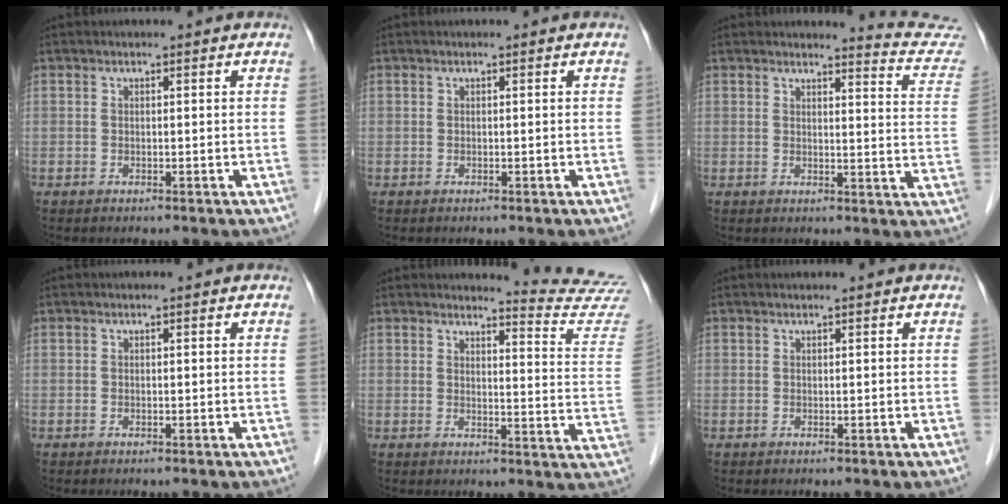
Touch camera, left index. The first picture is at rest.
{"total": 0.0}
{"total": 8.6, "force": [8.6, -0.4, 0.1], "torque": [0.001, -0.072, 0.075]}
{"total": 0.0}
{"total": 11.8, "force": [11.7, -1.5, -0.4], "torque": [0.003, -0.121, 0.113]}
{"total": 1.5, "force": [1.4, 0.0, 0.5], "torque": [-0.008, 0.015, 0.020]}